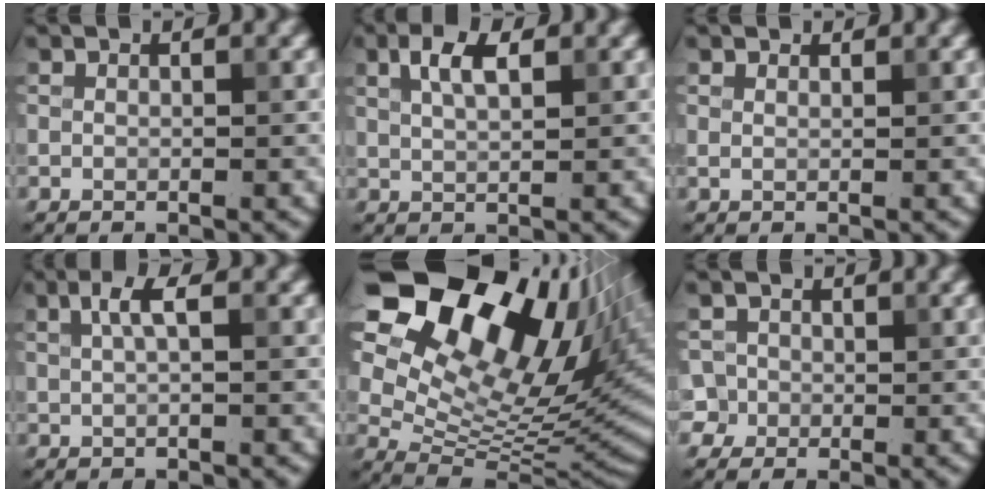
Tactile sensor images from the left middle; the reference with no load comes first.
{"total": 2.9, "force": [1.3, 1.1, 2.4], "torque": [-0.047, 0.005, 0.024]}
{"total": 1.0, "force": [0.9, 0.3, 0.3], "torque": [-0.010, -0.004, 0.009]}
{"total": 2.2, "force": [0.8, 0.6, 2.0], "torque": [-0.036, 0.005, 0.014]}
{"total": 18.8, "force": [10.3, 10.4, 11.7], "torque": [-0.199, 0.033, 0.171]}
{"total": 2.5, "force": [0.1, 2.4, 0.6], "torque": [-0.005, 0.021, -0.004]}